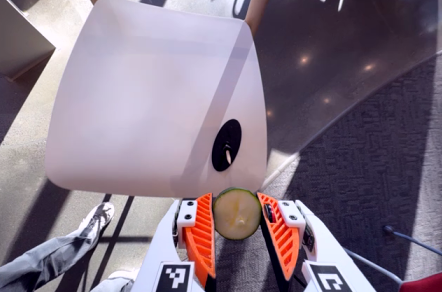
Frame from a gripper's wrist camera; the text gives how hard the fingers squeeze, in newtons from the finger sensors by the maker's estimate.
{"total": 9.7, "left": 9.8, "right": 9.7}